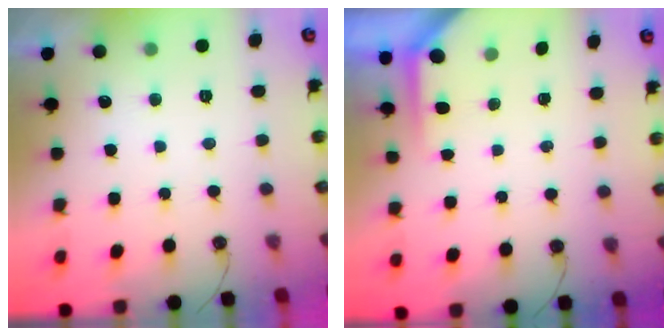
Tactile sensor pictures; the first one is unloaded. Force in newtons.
{"total": 3.7, "press": 3.7, "slide": 0.3}